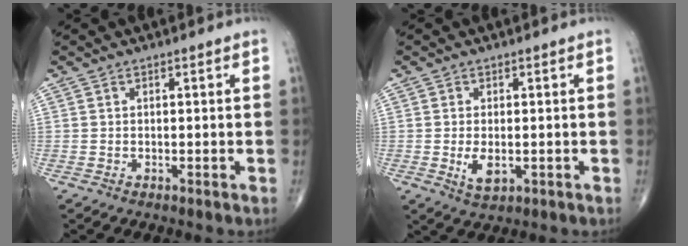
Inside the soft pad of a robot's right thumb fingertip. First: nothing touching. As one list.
[{"total": 4.2, "force": [-0.8, 2.1, 3.6], "torque": [-0.065, -0.008, -0.010]}]